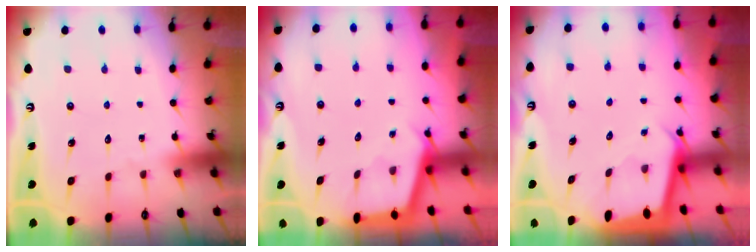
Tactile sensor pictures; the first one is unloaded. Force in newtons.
{"total": 3.0, "press": 3.0, "slide": 0.3}
{"total": 2.1, "press": 2.1, "slide": 0.0}